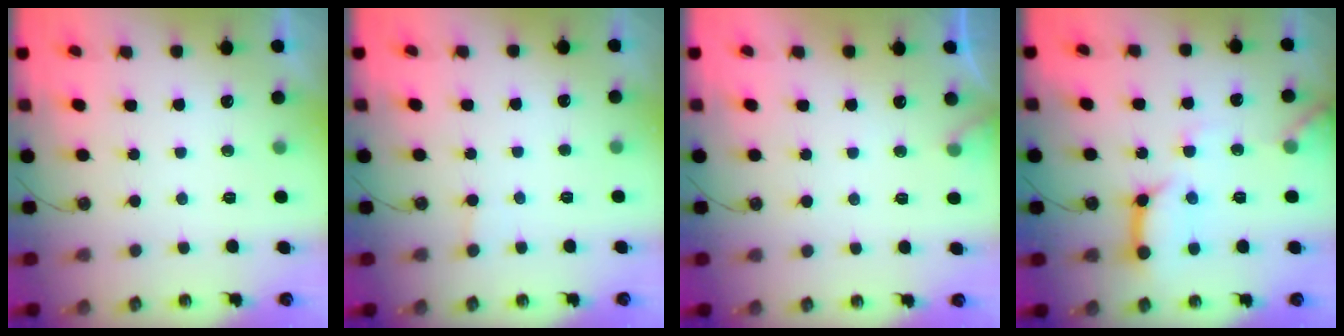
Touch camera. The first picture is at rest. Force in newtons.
{"total": 1.4, "press": 1.4, "slide": 0.1}
{"total": 5.0, "press": 5.0, "slide": 0.3}
{"total": 13.4, "press": 13.4, "slide": 1.3}